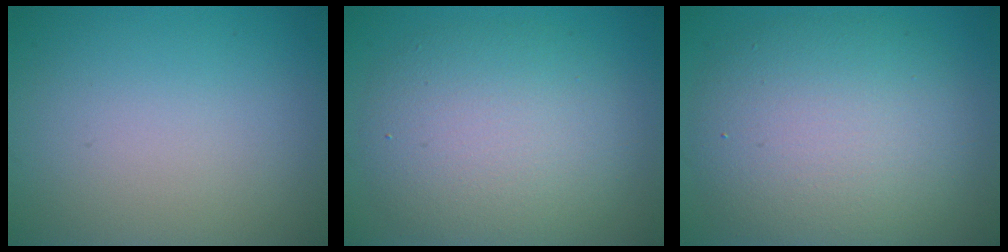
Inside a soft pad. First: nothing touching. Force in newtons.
{"total": 6.9, "press": 6.9, "slide": 0.4}
{"total": 8.8, "press": 8.8, "slide": 0.8}